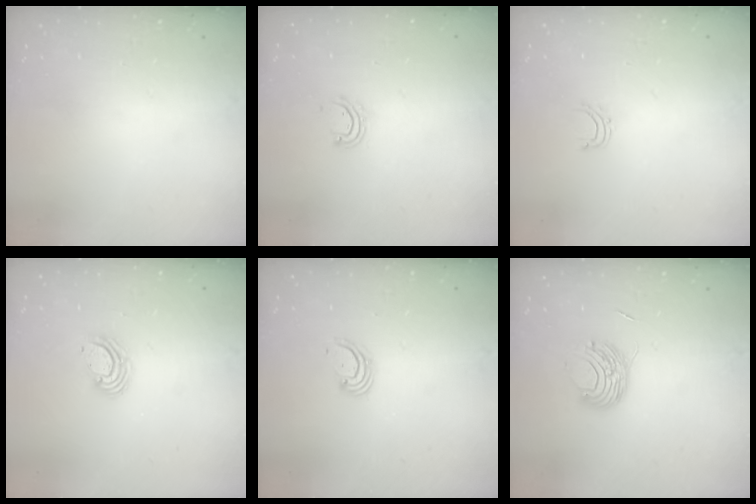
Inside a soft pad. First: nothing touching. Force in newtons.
{"total": 2.7, "press": 2.7, "slide": 0.2}
{"total": 4.4, "press": 4.4, "slide": 0.3}
{"total": 4.0, "press": 3.9, "slide": 0.2}
{"total": 2.6, "press": 2.6, "slide": 0.3}
{"total": 8.7, "press": 8.6, "slide": 0.8}